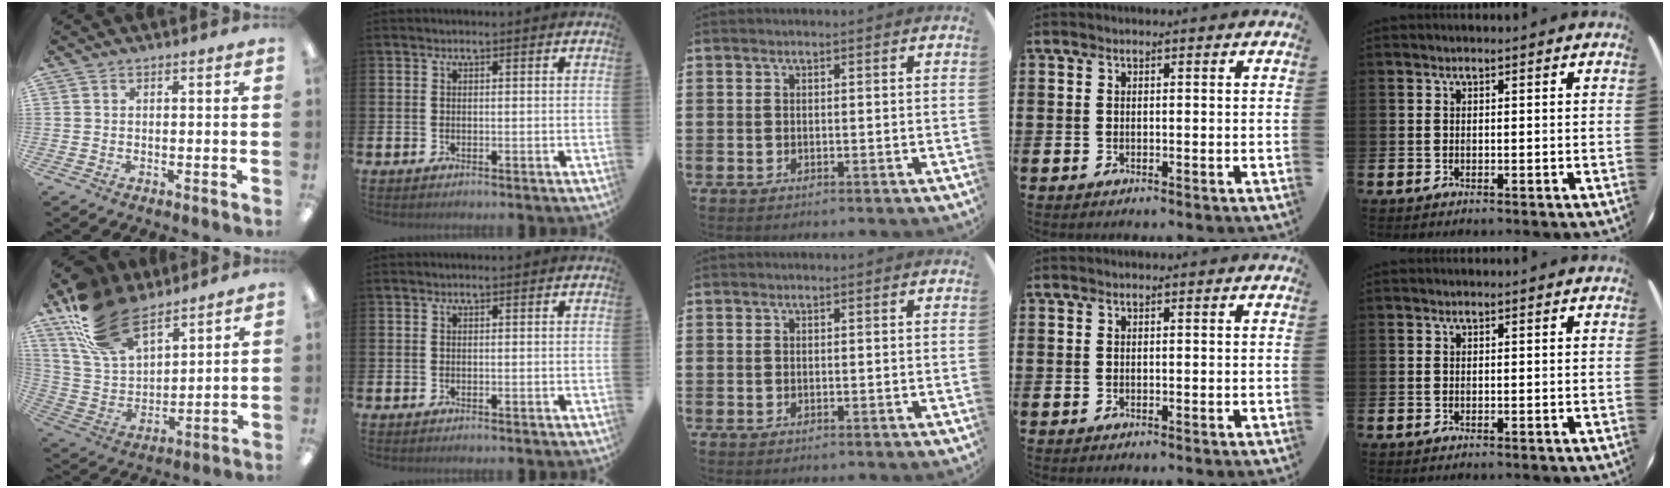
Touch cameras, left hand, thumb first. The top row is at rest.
{"thumb": {"total": 20.6, "force": [14.0, 10.4, 10.8], "torque": [-0.230, -0.059, 0.261]}}